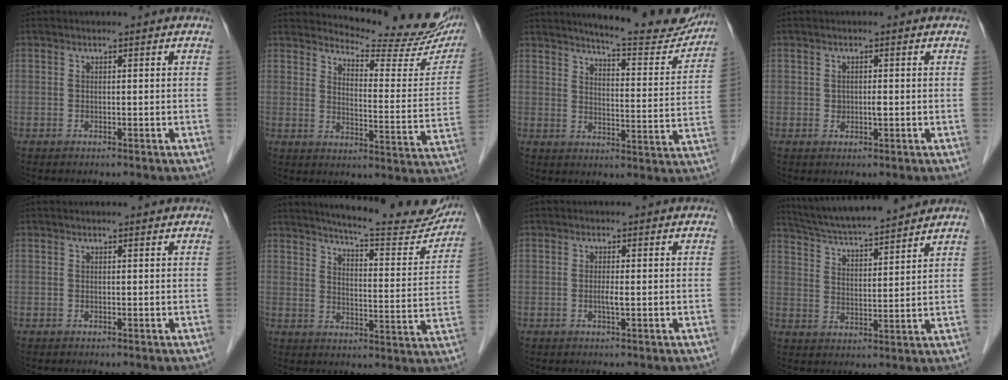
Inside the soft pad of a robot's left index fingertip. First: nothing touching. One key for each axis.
{"total": 17.8, "fx": 16.6, "fy": 2.6, "fz": 5.9, "tx": -0.074, "ty": -0.077, "tz": 0.190}
{"total": 16.2, "fx": 15.2, "fy": 1.7, "fz": 5.4, "tx": -0.070, "ty": -0.054, "tz": 0.184}
{"total": 1.1, "fx": -0.1, "fy": 0.6, "fz": 0.9, "tx": -0.014, "ty": -0.002, "tz": -0.001}
{"total": 1.0, "fx": 1.0, "fy": 0.1, "fz": 0.0, "tx": -0.011, "ty": 0.003, "tz": 0.011}
{"total": 19.1, "fx": 17.8, "fy": 2.1, "fz": 6.7, "tx": -0.090, "ty": -0.057, "tz": 0.219}
{"total": 1.2, "fx": -0.2, "fy": 0.0, "fz": 1.1, "tx": -0.026, "ty": -0.003, "tz": -0.003}
{"total": 14.5, "fx": 13.3, "fy": 0.7, "fz": 5.8, "tx": -0.106, "ty": 0.016, "tz": 0.215}